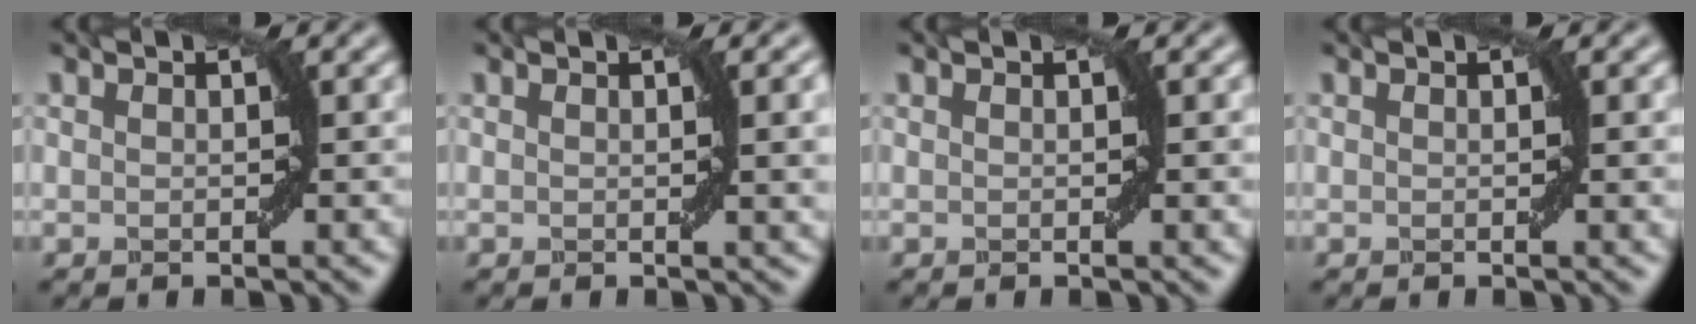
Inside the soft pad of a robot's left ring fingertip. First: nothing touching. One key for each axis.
{"total": 3.2, "fx": 0.6, "fy": 0.7, "fz": 3.0, "tx": -0.033, "ty": 0.003, "tz": 0.010}
{"total": 0.9, "fx": 0.1, "fy": 0.0, "fz": 0.9, "tx": -0.010, "ty": 0.000, "tz": 0.002}
{"total": 0.9, "fx": 0.1, "fy": 0.0, "fz": 0.9, "tx": -0.010, "ty": 0.000, "tz": 0.002}